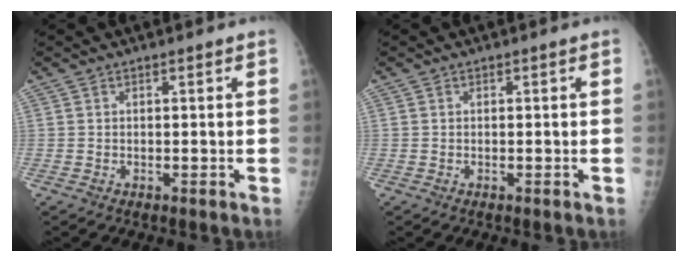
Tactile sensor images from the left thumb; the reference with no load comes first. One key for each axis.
{"total": 0.0}